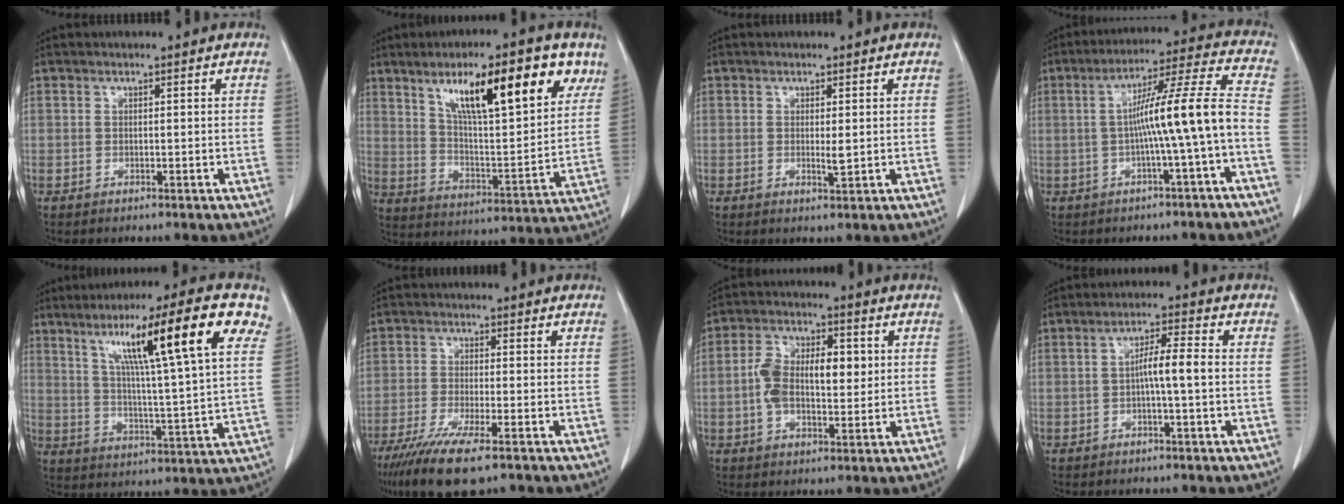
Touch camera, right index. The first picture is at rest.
{"total": 20.0, "force": [11.0, 4.3, 16.2], "torque": [-0.246, 0.015, 0.178]}
{"total": 1.6, "force": [0.1, 0.3, 1.5], "torque": [-0.028, -0.004, 0.003]}
{"total": 11.0, "force": [-2.2, -1.2, 10.8], "torque": [-0.173, 0.023, -0.034]}
{"total": 20.3, "force": [9.8, 0.3, 17.7], "torque": [-0.268, 0.027, 0.145]}
{"total": 9.9, "force": [-6.6, 1.1, 7.3], "torque": [-0.128, -0.026, -0.109]}
{"total": 9.9, "force": [0.8, 4.8, 8.7], "torque": [-0.165, 0.025, 0.015]}
{"total": 4.7, "force": [-0.5, 0.1, 4.6], "torque": [-0.080, 0.011, -0.008]}